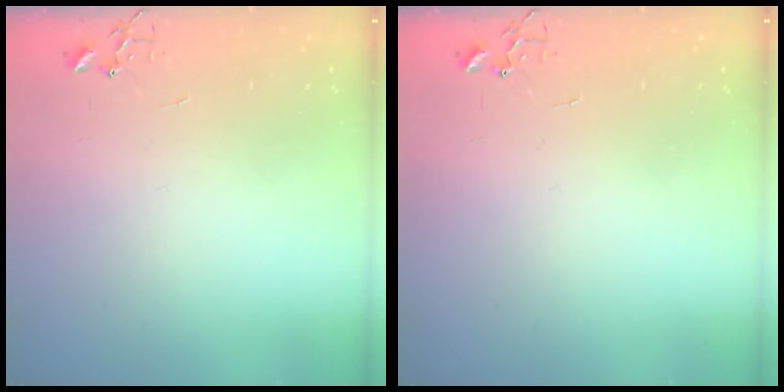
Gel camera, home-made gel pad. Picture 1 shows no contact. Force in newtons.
{"total": 0.0}